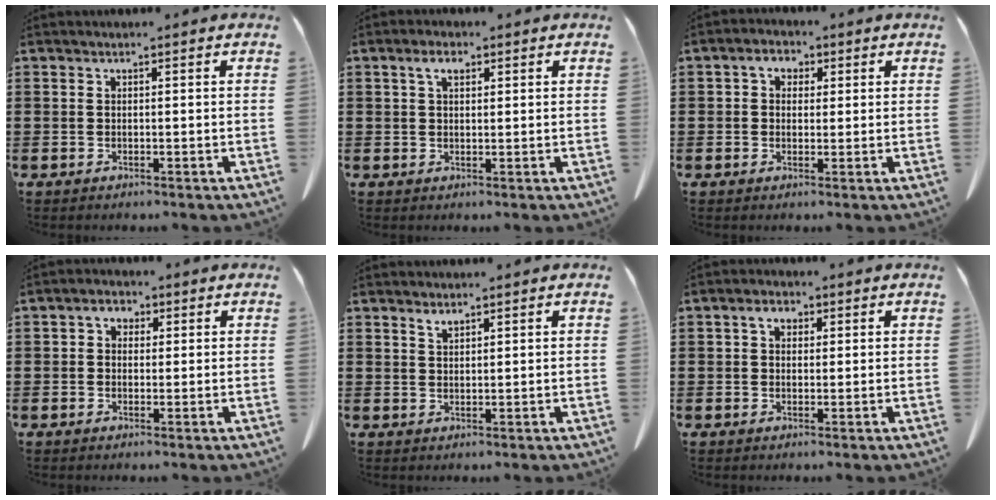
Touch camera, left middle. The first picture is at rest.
{"total": 2.9, "force": [1.4, 1.4, 2.1], "torque": [-0.040, 0.005, 0.022]}
{"total": 2.8, "force": [0.9, 2.1, 1.5], "torque": [-0.037, 0.012, 0.014]}
{"total": 2.2, "force": [0.6, 1.6, 1.3], "torque": [-0.030, 0.010, 0.009]}
{"total": 1.6, "force": [1.3, 0.4, 0.7], "torque": [-0.017, 0.002, 0.024]}
{"total": 2.8, "force": [1.2, 1.8, 1.8], "torque": [-0.034, 0.008, 0.018]}